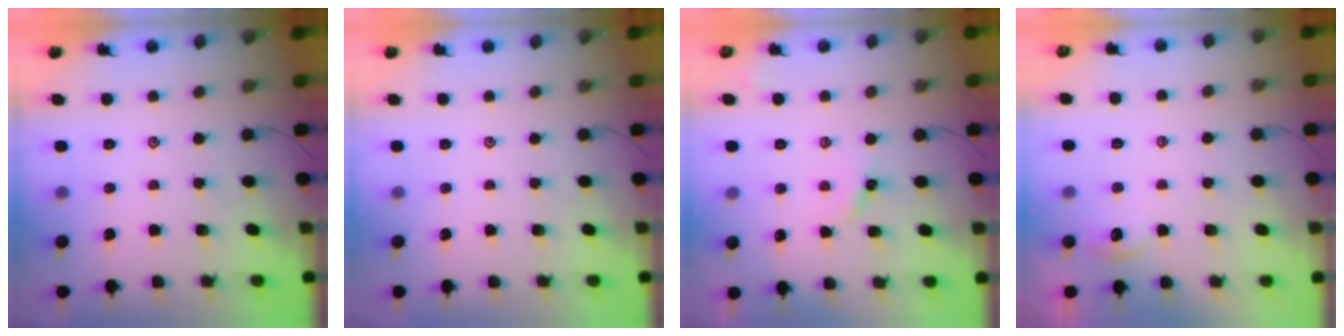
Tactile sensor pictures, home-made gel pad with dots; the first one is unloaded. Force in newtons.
{"total": 0.0}
{"total": 3.7, "press": 3.7, "slide": 0.5}
{"total": 2.4, "press": 2.3, "slide": 0.4}